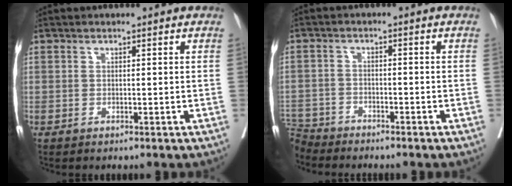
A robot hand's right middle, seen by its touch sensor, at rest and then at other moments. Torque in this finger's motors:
{"motor_torque": [0.95, -1.19, 0.64, -0.03]}